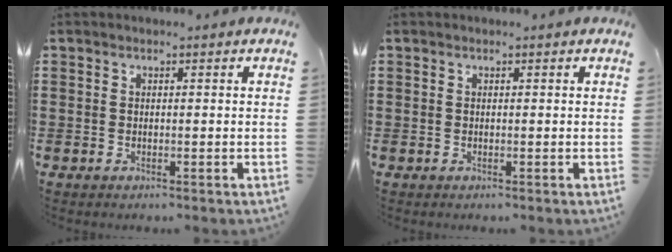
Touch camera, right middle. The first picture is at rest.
{"total": 0.0}